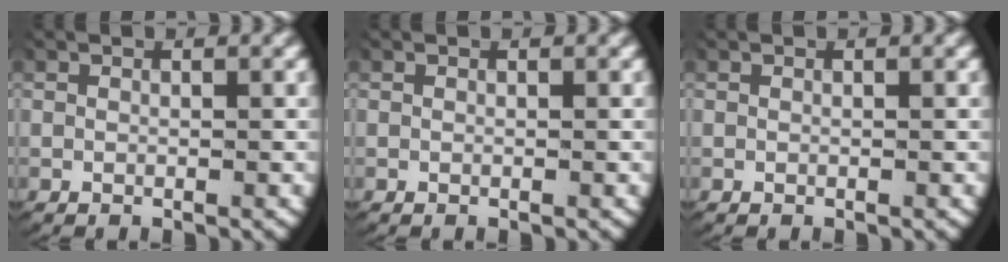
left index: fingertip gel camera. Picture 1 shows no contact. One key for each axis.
{"total": 0.0}
{"total": 0.0}